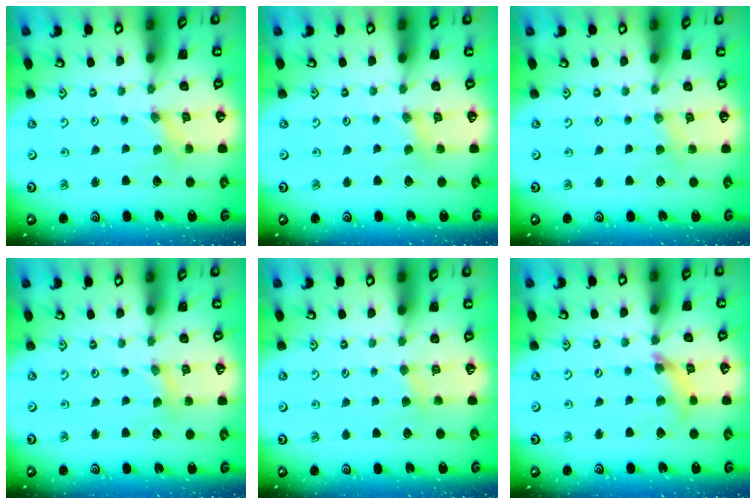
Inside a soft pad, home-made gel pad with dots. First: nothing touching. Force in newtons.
{"total": 2.5, "press": 2.5, "slide": 0.4}
{"total": 2.1, "press": 2.1, "slide": 0.3}
{"total": 1.2, "press": 1.2, "slide": 0.1}
{"total": 2.6, "press": 2.5, "slide": 0.4}
{"total": 6.9, "press": 6.9, "slide": 0.7}